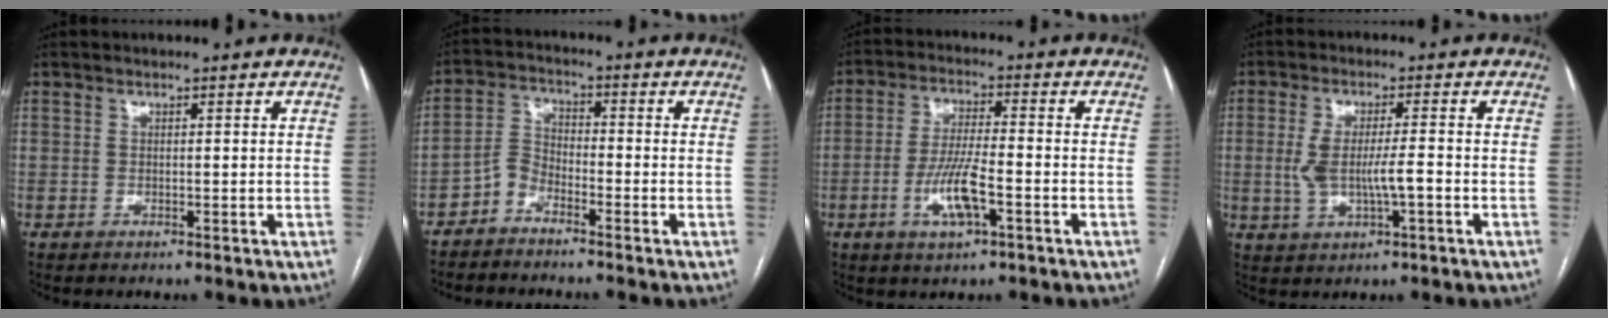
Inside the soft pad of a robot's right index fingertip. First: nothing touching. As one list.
[{"total": 3.6, "force": [-3.0, 1.6, 1.3], "torque": [-0.028, 0.004, -0.063]}, {"total": 7.9, "force": [-2.9, 1.6, 7.1], "torque": [-0.144, -0.003, -0.051]}, {"total": 6.6, "force": [-1.0, 1.6, 6.4], "torque": [-0.129, 0.004, -0.013]}]